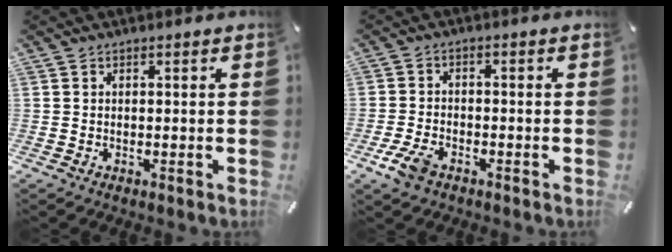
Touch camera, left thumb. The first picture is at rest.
{"total": 5.4, "force": [-3.1, 2.9, 3.3], "torque": [-0.083, 0.009, -0.063]}